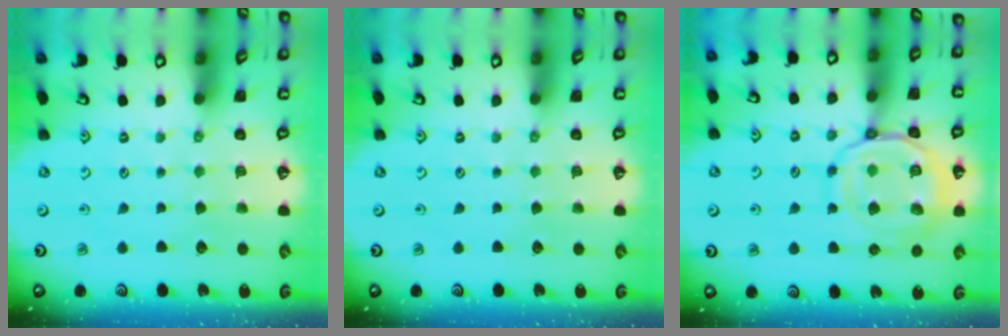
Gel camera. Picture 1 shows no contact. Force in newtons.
{"total": 0.0}
{"total": 16.2, "press": 16.1, "slide": 1.6}